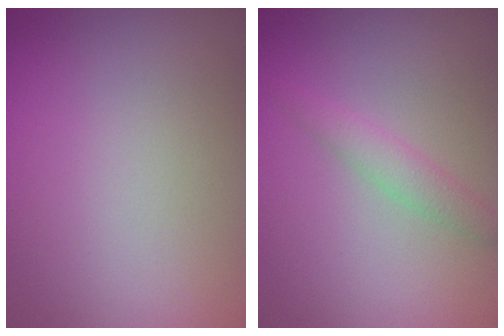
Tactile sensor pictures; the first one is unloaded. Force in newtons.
{"total": 1.9, "press": 1.9, "slide": 0.2}